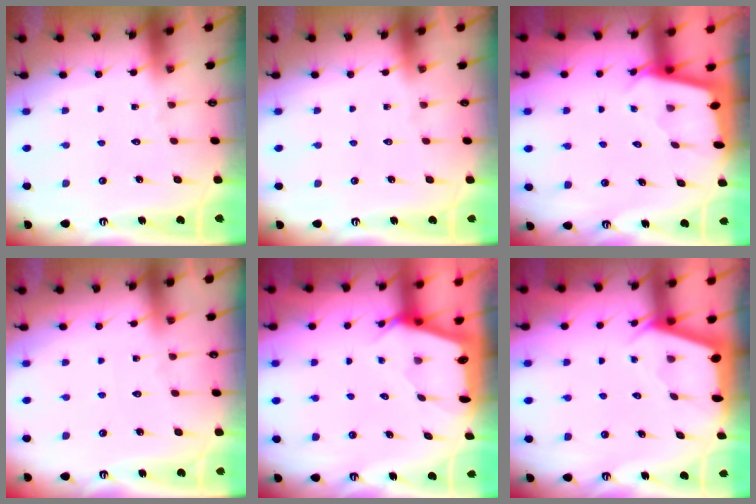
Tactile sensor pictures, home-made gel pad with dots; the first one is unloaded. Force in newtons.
{"total": 0.0}
{"total": 1.8, "press": 1.8, "slide": 0.2}
{"total": 1.6, "press": 1.6, "slide": 0.3}
{"total": 2.4, "press": 2.4, "slide": 0.3}
{"total": 2.4, "press": 2.4, "slide": 0.3}